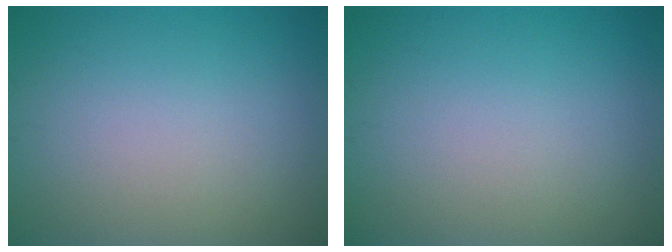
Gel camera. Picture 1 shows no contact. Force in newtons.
{"total": 0.0}